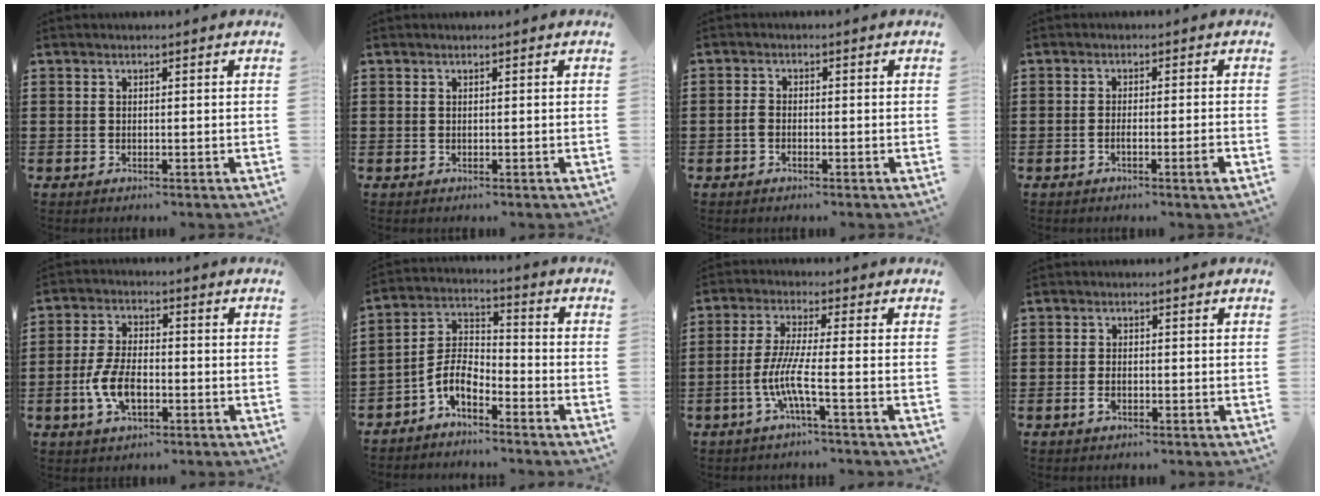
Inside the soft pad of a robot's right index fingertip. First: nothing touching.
{"total": 0.0}
{"total": 1.4, "force": [-0.6, 0.7, 1.0], "torque": [-0.027, -0.002, -0.015]}
{"total": 2.5, "force": [-1.0, 0.0, 2.3], "torque": [-0.037, -0.003, -0.019]}
{"total": 6.8, "force": [-2.1, 3.3, 5.6], "torque": [-0.130, -0.002, -0.044]}
{"total": 5.5, "force": [-3.8, 2.4, 3.1], "torque": [-0.090, -0.005, -0.085]}
{"total": 6.5, "force": [-2.2, 0.3, 6.1], "torque": [-0.142, -0.015, -0.053]}
{"total": 1.5, "force": [-0.6, 0.8, 1.2], "torque": [-0.030, -0.005, -0.012]}